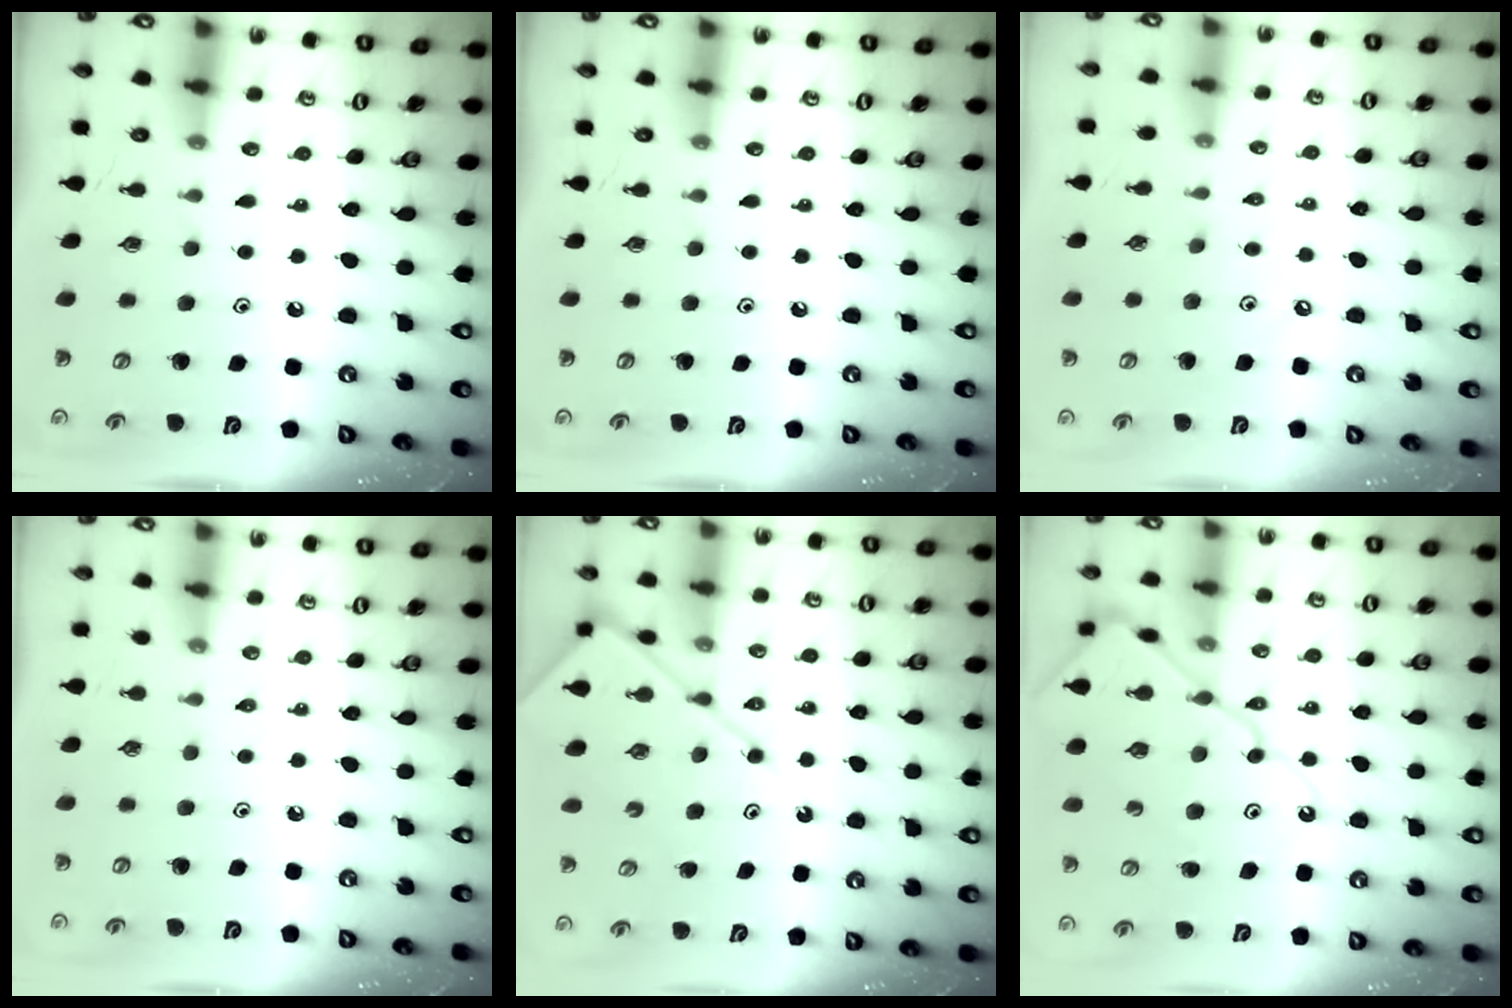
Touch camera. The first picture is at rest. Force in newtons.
{"total": 0.0}
{"total": 4.0, "press": 4.0, "slide": 0.6}
{"total": 0.6, "press": 0.6, "slide": 0.2}
{"total": 11.1, "press": 11.0, "slide": 1.3}
{"total": 15.5, "press": 15.4, "slide": 1.4}